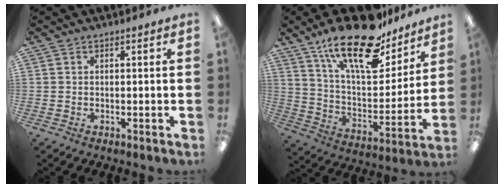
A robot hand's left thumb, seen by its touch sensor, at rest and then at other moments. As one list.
[{"total": 23.3, "force": [16.5, 9.1, 13.7], "torque": [-0.227, -0.100, 0.286]}]